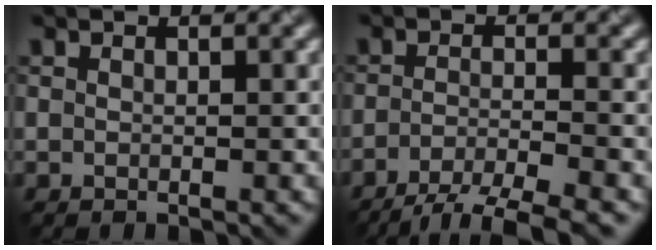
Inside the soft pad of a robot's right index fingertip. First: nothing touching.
{"total": 5.1, "force": [-3.8, 1.0, 3.4], "torque": [-0.051, -0.006, -0.071]}